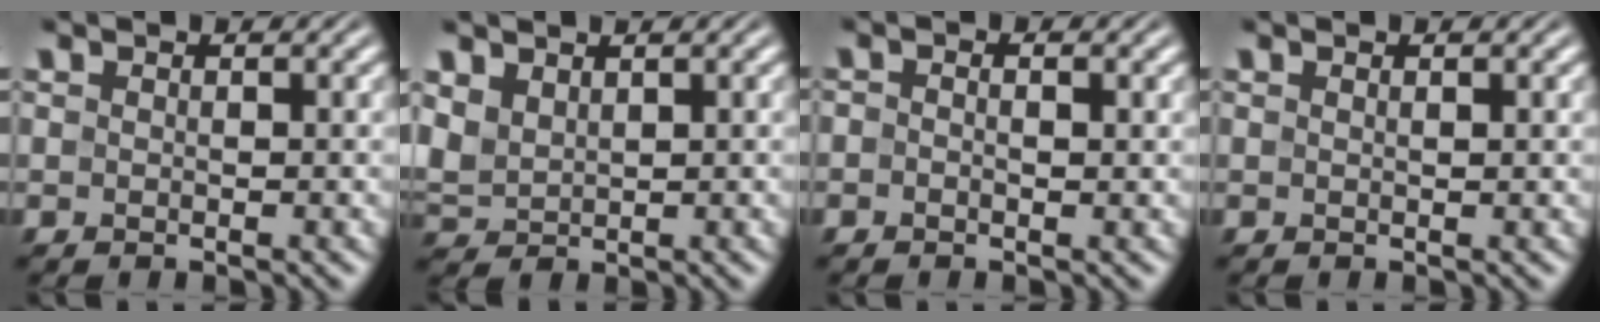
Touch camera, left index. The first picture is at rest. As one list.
[{"total": 2.7, "force": [1.5, 1.6, 1.5], "torque": [-0.047, 0.004, 0.035]}, {"total": 1.1, "force": [-0.1, 0.4, 1.0], "torque": [-0.020, -0.002, -0.007]}, {"total": 0.7, "force": [0.3, 0.1, 0.6], "torque": [-0.007, 0.004, 0.003]}]